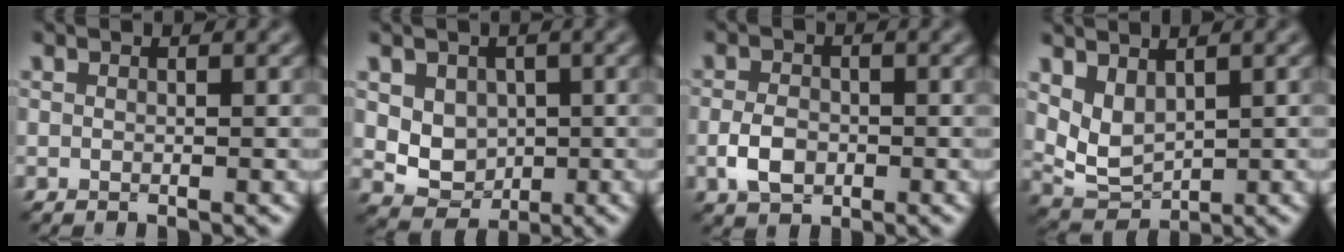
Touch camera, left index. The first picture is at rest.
{"total": 4.3, "force": [0.5, 3.6, 2.3], "torque": [-0.039, -0.007, 0.012]}
{"total": 2.9, "force": [-1.0, 1.9, 1.9], "torque": [-0.039, 0.001, -0.024]}
{"total": 3.2, "force": [1.5, 1.9, 2.2], "torque": [-0.056, -0.011, 0.036]}